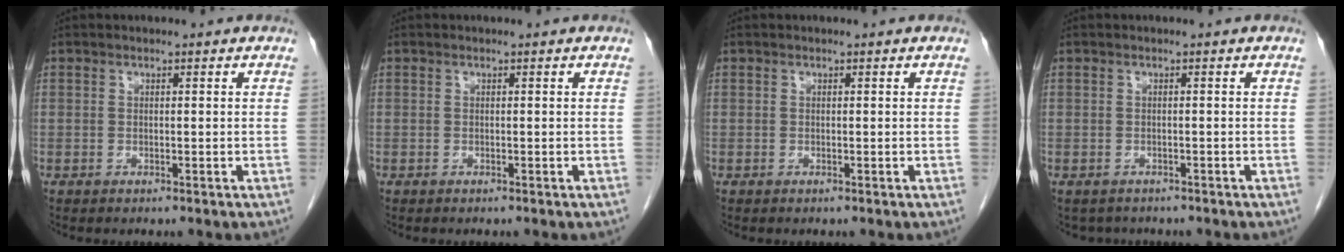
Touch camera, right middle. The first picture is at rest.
{"total": 0.0}
{"total": 0.0}
{"total": 2.7, "force": [-2.3, 1.4, 0.2], "torque": [-0.005, 0.000, -0.031]}